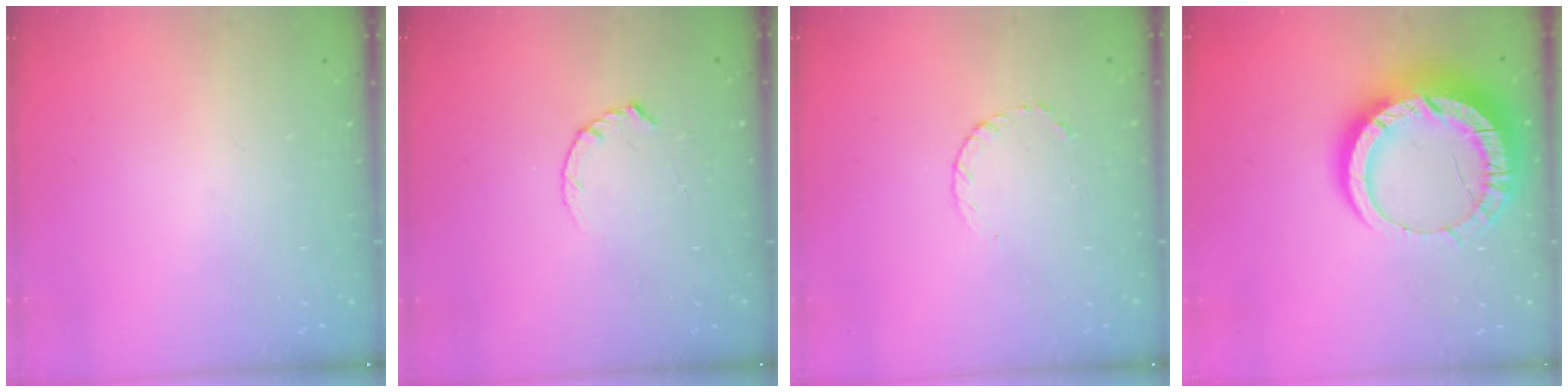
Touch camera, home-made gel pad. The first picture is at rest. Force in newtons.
{"total": 2.8, "press": 2.8, "slide": 0.4}
{"total": 3.5, "press": 3.5, "slide": 0.4}
{"total": 16.0, "press": 15.9, "slide": 1.7}